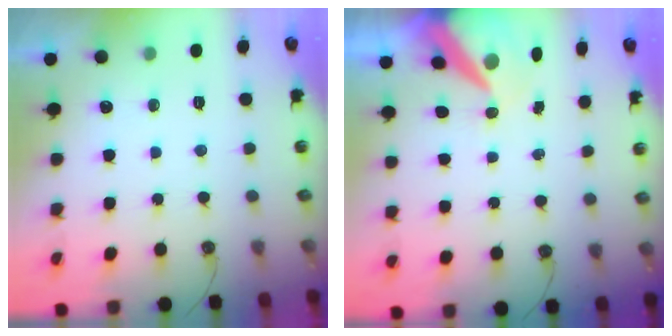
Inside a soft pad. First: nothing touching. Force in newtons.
{"total": 10.4, "press": 10.4, "slide": 1.2}